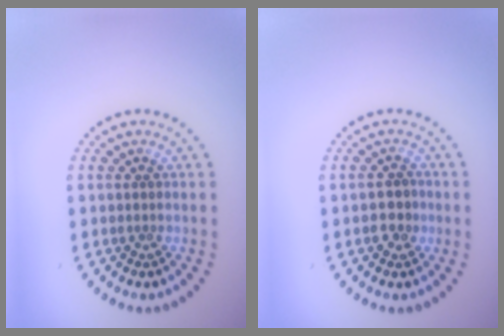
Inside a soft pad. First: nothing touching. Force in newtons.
{"total": 2.2, "press": 2.2, "slide": 0.3}